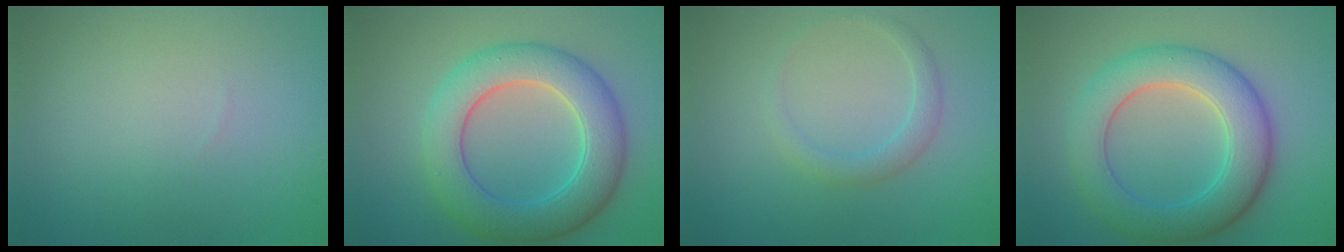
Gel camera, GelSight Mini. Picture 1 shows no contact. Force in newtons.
{"total": 7.3, "press": 7.3, "slide": 0.3}
{"total": 1.7, "press": 1.7, "slide": 0.2}
{"total": 7.2, "press": 7.2, "slide": 0.2}